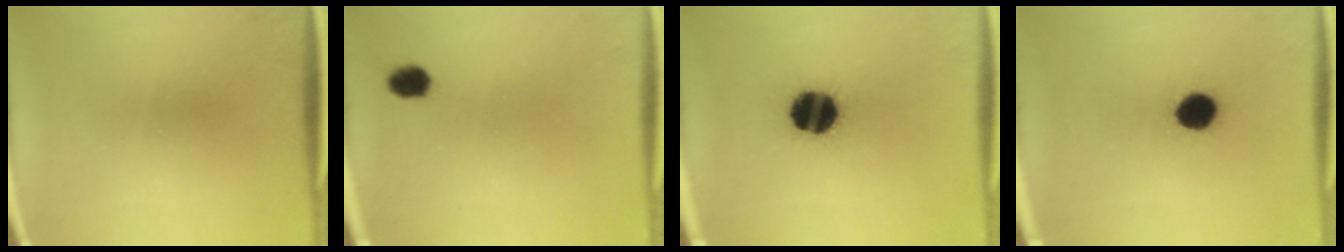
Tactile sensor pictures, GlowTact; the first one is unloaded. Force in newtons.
{"total": 3.1}
{"total": 14.6}
{"total": 6.9}